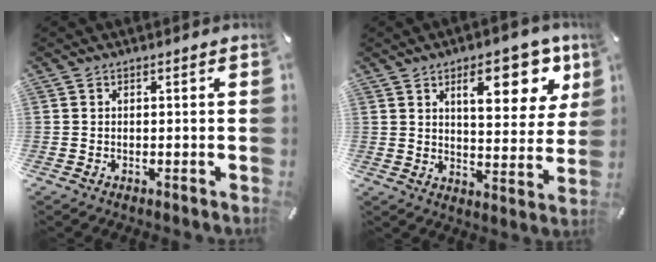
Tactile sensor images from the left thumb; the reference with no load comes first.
{"total": 15.1, "force": [7.5, 6.8, 11.2], "torque": [-0.143, -0.027, 0.119]}